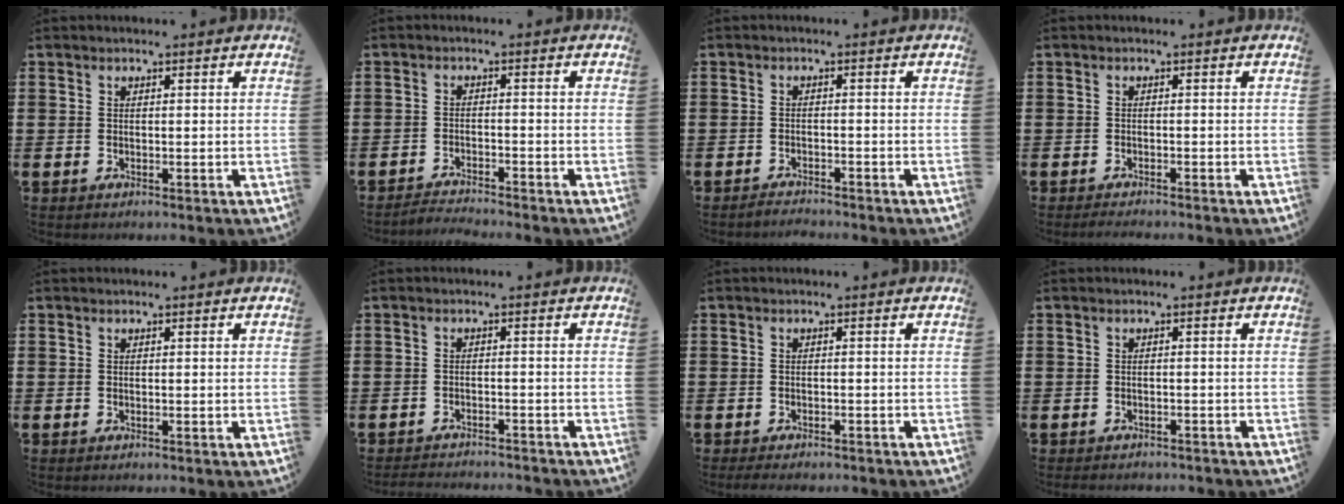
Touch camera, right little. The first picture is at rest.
{"total": 2.1, "force": [-2.1, -0.2, 0.1], "torque": [-0.004, 0.003, -0.044]}
{"total": 1.5, "force": [-1.5, -0.1, 0.0], "torque": [-0.003, 0.003, -0.032]}
{"total": 0.9, "force": [-0.8, 0.0, 0.3], "torque": [-0.006, -0.003, -0.016]}
{"total": 0.0}
{"total": 1.8, "force": [-1.8, -0.1, 0.0], "torque": [-0.003, 0.003, -0.037]}
{"total": 1.1, "force": [-1.0, 0.1, 0.4], "torque": [-0.009, -0.001, -0.019]}
{"total": 1.0, "force": [-0.9, 0.1, 0.0], "torque": [-0.003, 0.000, -0.020]}